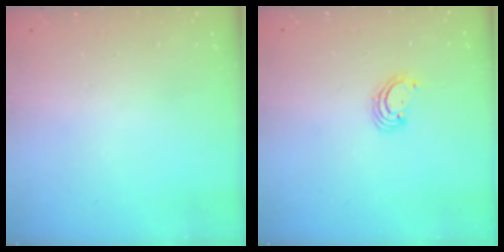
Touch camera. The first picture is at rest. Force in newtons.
{"total": 3.3, "press": 3.3, "slide": 0.3}